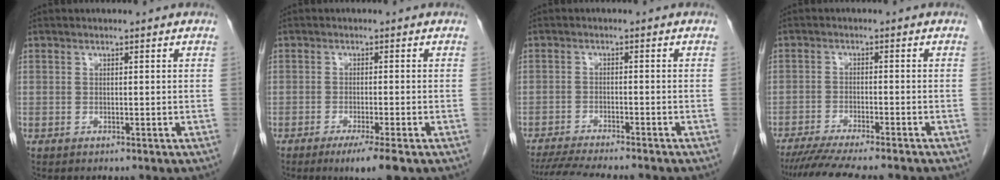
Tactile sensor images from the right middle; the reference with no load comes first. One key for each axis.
{"total": 5.3, "fx": -3.3, "fy": 0.0, "fz": 4.1, "tx": -0.060, "ty": -0.014, "tz": -0.053}
{"total": 11.1, "fx": -9.9, "fy": 0.6, "fz": 5.0, "tx": -0.071, "ty": -0.015, "tz": -0.150}
{"total": 12.4, "fx": -10.9, "fy": 0.8, "fz": 6.0, "tx": -0.080, "ty": -0.020, "tz": -0.161}